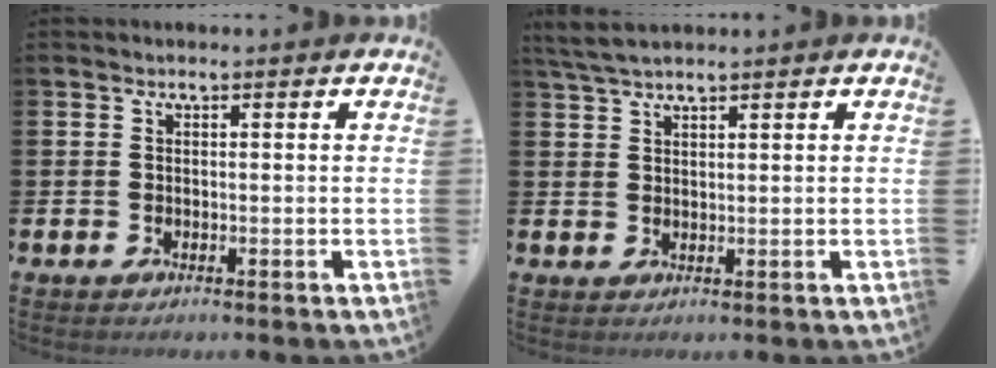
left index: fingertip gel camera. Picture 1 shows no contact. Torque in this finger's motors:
{"motor_torque": [-0.40, -0.63, 0.36, 0.08]}